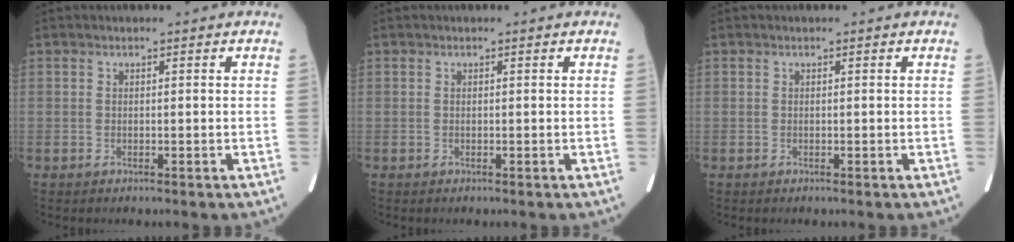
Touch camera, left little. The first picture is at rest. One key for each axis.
{"total": 0.0}
{"total": 0.0}